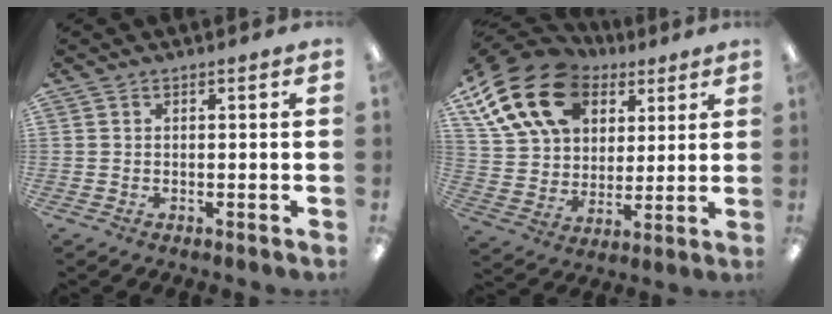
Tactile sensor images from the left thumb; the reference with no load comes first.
{"total": 20.3, "force": [10.2, 14.0, 10.6], "torque": [-0.210, -0.037, 0.191]}